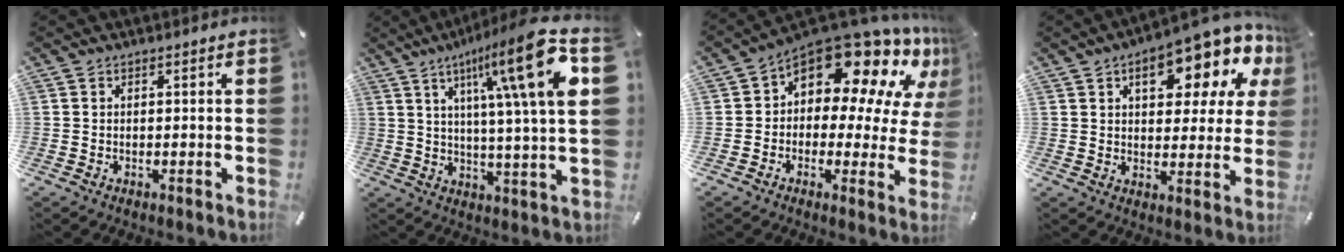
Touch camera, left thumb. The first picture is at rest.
{"total": 20.5, "force": [7.8, 2.8, 18.8], "torque": [-0.300, -0.036, 0.099]}
{"total": 16.8, "force": [10.9, 8.5, 9.4], "torque": [-0.136, -0.099, 0.184]}
{"total": 15.5, "force": [8.8, 6.8, 10.7], "torque": [-0.142, -0.057, 0.143]}